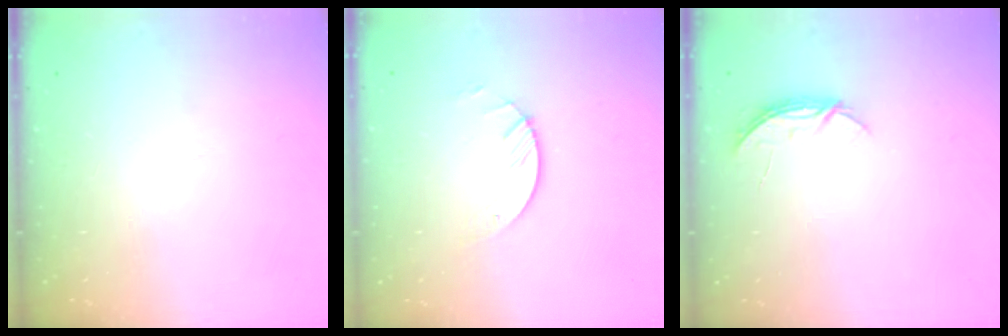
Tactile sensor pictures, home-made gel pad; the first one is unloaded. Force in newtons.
{"total": 3.6, "press": 3.6, "slide": 0.4}
{"total": 4.0, "press": 4.0, "slide": 0.5}